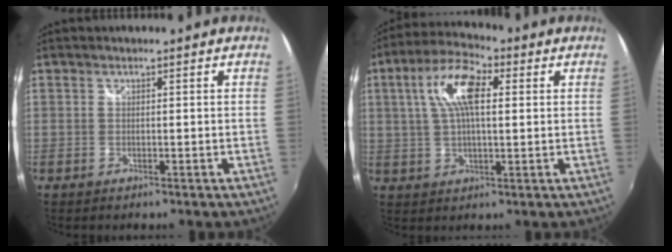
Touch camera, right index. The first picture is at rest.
{"total": 10.6, "force": [2.8, 4.4, 9.2], "torque": [-0.178, 0.025, 0.046]}